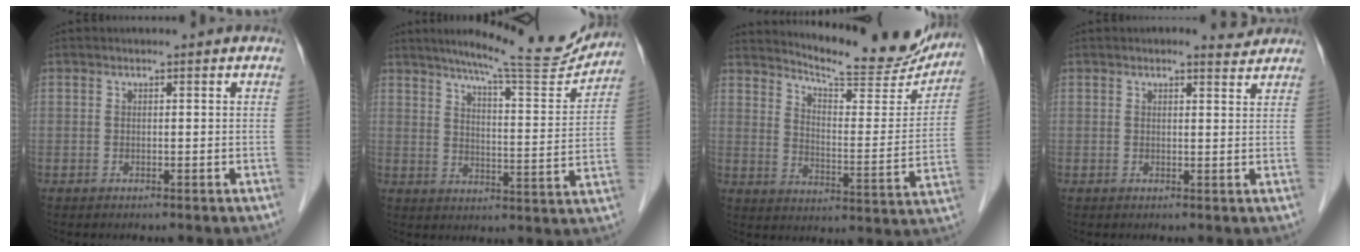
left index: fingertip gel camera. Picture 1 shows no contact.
{"total": 15.4, "force": [13.9, 0.9, 6.5], "torque": [-0.096, -0.031, 0.185]}
{"total": 19.1, "force": [17.9, 2.6, 6.1], "torque": [-0.089, -0.058, 0.230]}
{"total": 1.9, "force": [1.8, 0.4, 0.2], "torque": [-0.010, -0.005, 0.018]}